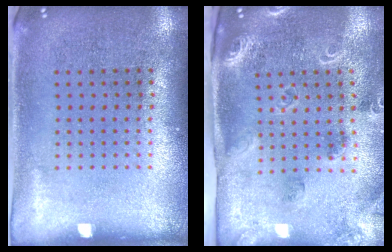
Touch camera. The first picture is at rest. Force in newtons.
{"total": 1.7, "press": 1.7, "slide": 0.3}